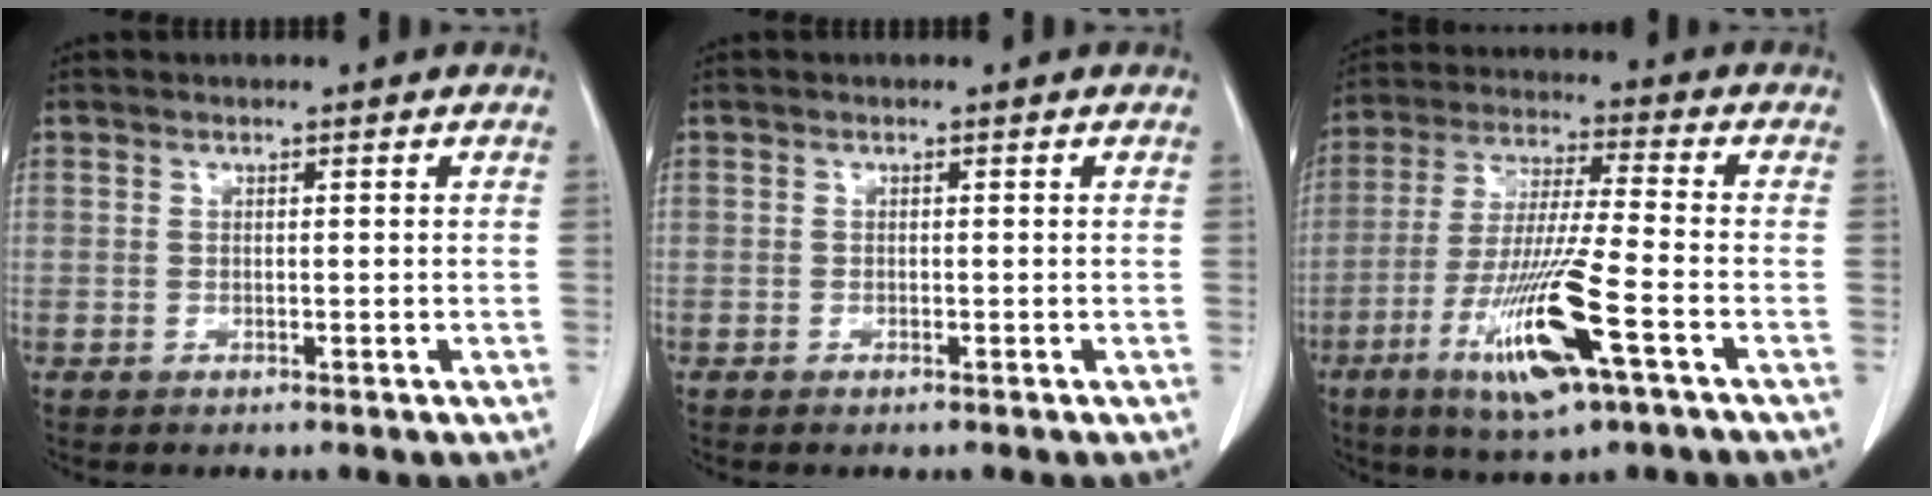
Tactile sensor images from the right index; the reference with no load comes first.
{"total": 0.0}
{"total": 14.4, "force": [-6.2, 0.6, 12.9], "torque": [-0.258, -0.027, -0.110]}